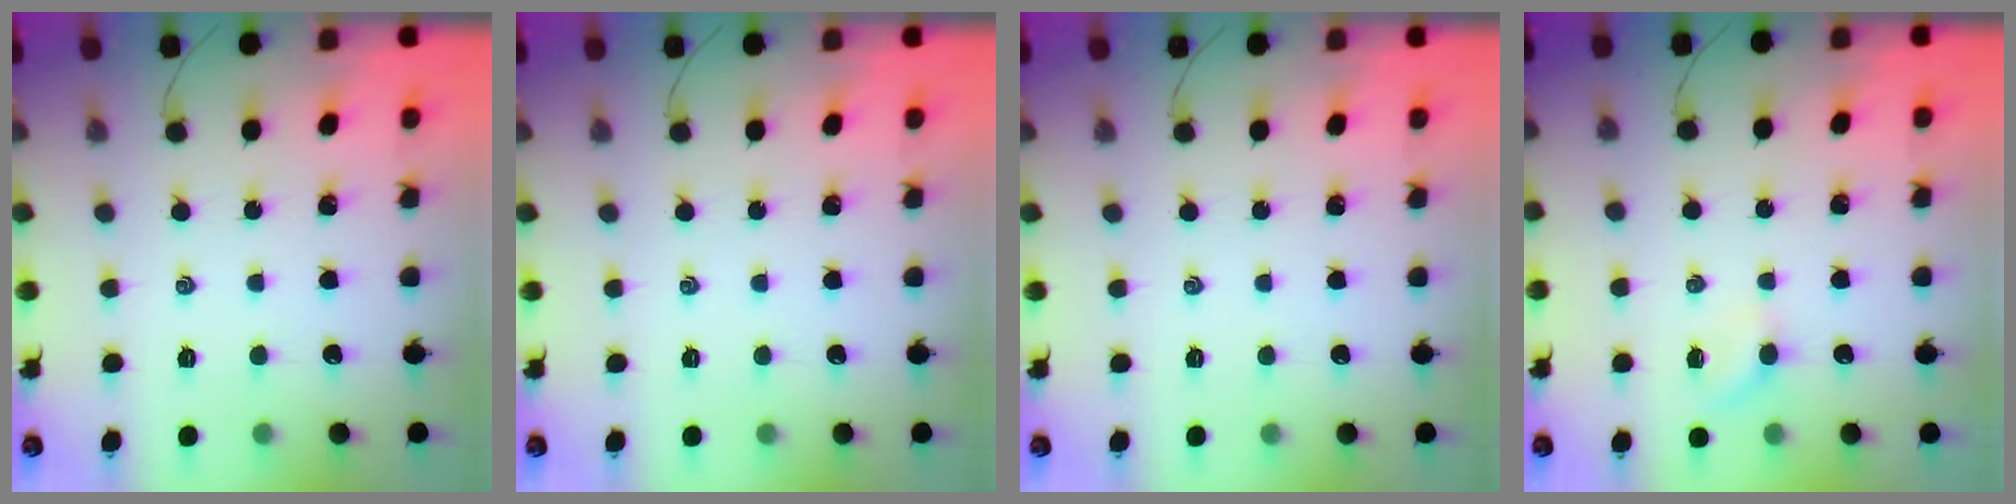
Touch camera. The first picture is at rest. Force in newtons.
{"total": 0.0}
{"total": 0.0}
{"total": 2.1, "press": 2.0, "slide": 0.7}